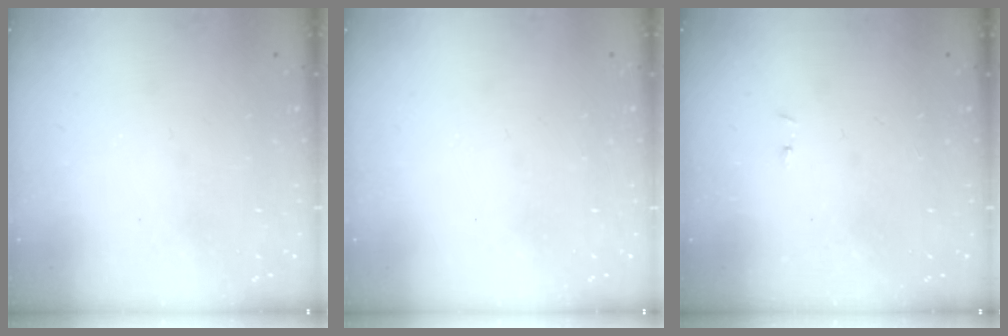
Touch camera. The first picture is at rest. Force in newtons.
{"total": 0.0}
{"total": 2.9, "press": 2.9, "slide": 0.4}